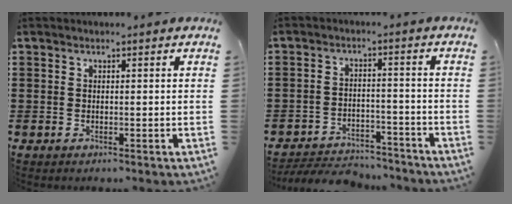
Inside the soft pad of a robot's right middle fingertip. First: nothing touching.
{"total": 4.9, "force": [-4.7, 1.0, 0.7], "torque": [-0.018, 0.007, -0.100]}